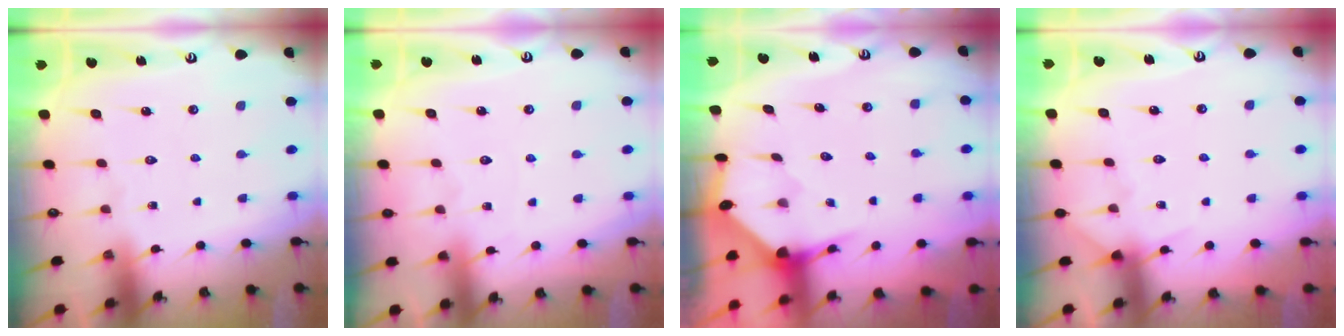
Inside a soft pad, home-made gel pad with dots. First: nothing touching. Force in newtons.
{"total": 2.9, "press": 2.9, "slide": 0.4}
{"total": 3.2, "press": 3.2, "slide": 0.3}
{"total": 6.1, "press": 6.1, "slide": 0.7}